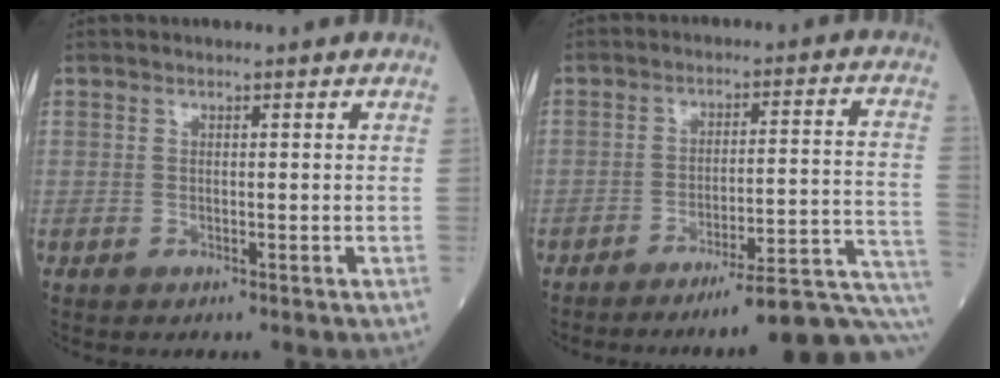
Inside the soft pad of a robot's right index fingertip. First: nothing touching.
{"total": 16.1, "force": [-13.8, -1.6, 8.2], "torque": [-0.039, 0.018, -0.186]}